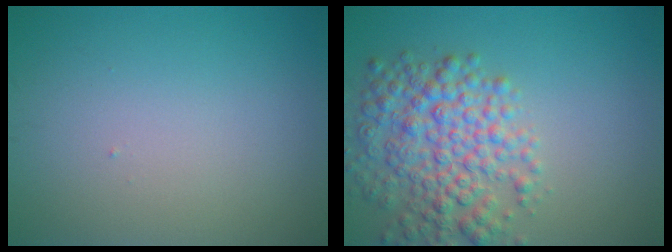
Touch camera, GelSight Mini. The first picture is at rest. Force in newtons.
{"total": 6.4, "press": 6.4, "slide": 0.2}